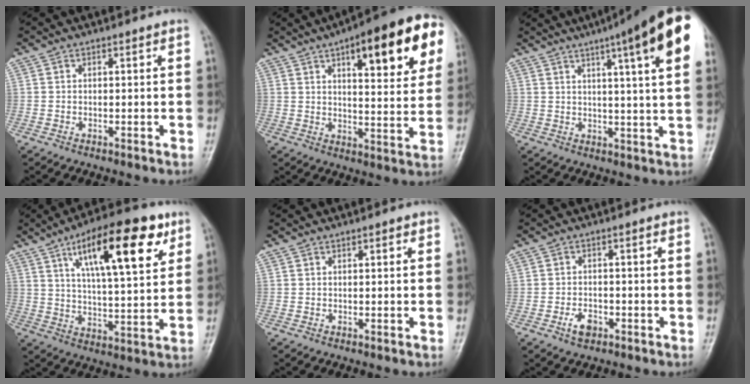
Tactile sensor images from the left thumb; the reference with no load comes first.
{"total": 21.0, "force": [9.2, 6.8, 17.6], "torque": [-0.202, -0.011, 0.119]}
{"total": 18.7, "force": [9.3, 2.2, 16.1], "torque": [-0.214, -0.012, 0.109]}
{"total": 19.5, "force": [9.2, 6.5, 15.9], "torque": [-0.218, -0.026, 0.145]}
{"total": 0.8, "force": [0.5, 0.3, 0.6], "torque": [-0.007, 0.000, 0.005]}
{"total": 3.1, "force": [-1.6, 1.9, 1.9], "torque": [-0.032, 0.008, -0.026]}